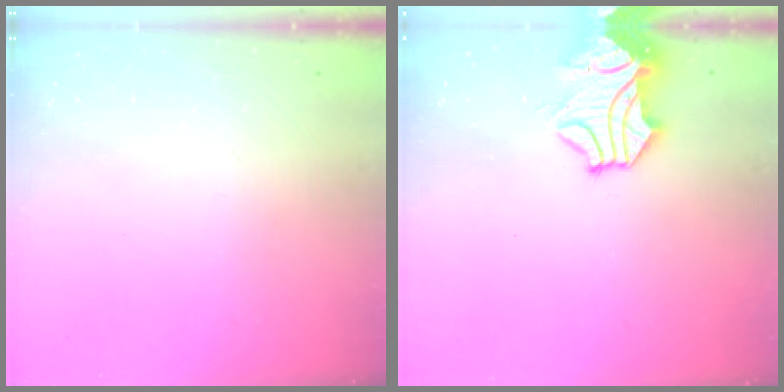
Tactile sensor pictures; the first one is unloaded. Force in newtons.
{"total": 1.8, "press": 0.9, "slide": 1.5}